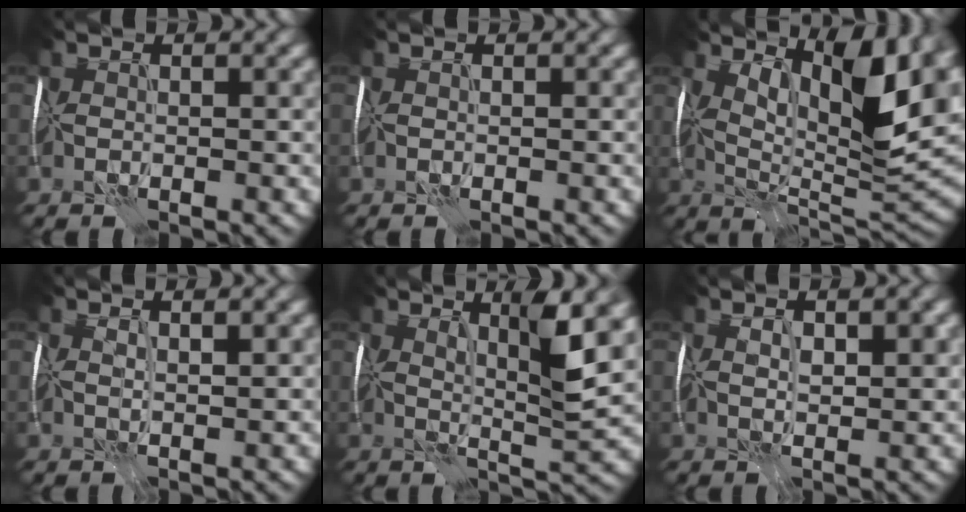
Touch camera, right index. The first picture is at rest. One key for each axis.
{"total": 0.0}
{"total": 11.0, "fx": 4.5, "fy": 3.6, "fz": 9.4, "tx": -0.154, "ty": -0.002, "tz": 0.082}
{"total": 1.7, "fx": 0.9, "fy": 0.5, "fz": 1.4, "tx": -0.023, "ty": 0.000, "tz": 0.019}
{"total": 5.7, "fx": 2.7, "fy": 0.5, "fz": 5.0, "tx": -0.070, "ty": -0.003, "tz": 0.049}
{"total": 3.0, "fx": 1.2, "fy": 1.4, "fz": 2.4, "tx": -0.031, "ty": 0.000, "tz": 0.027}